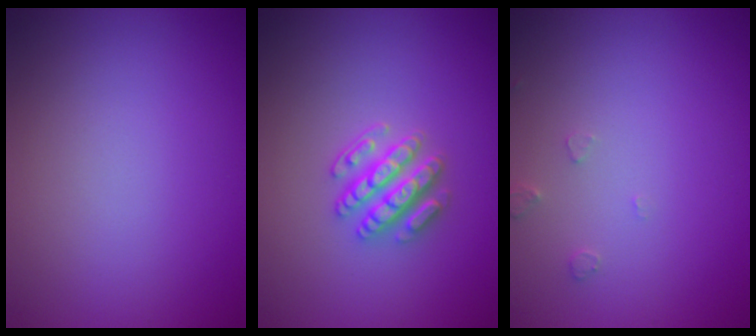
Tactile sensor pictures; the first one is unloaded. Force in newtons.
{"total": 3.5, "press": 3.1, "slide": 1.5}
{"total": 0.9, "press": 0.9, "slide": 0.2}